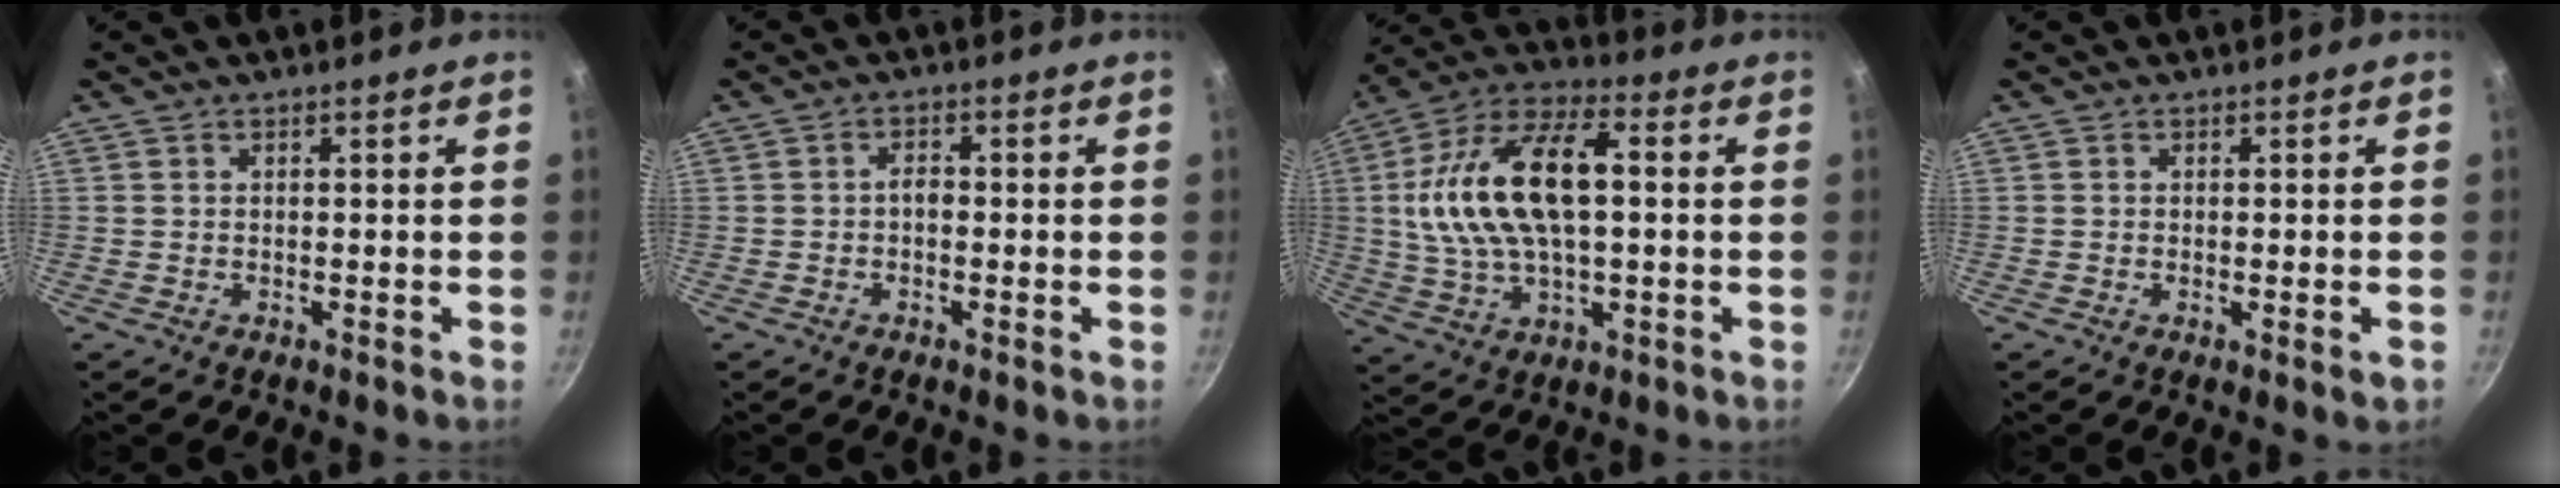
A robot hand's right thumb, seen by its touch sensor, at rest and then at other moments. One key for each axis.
{"total": 2.1, "fx": -0.4, "fy": 1.2, "fz": 1.7, "tx": -0.029, "ty": 0.009, "tz": -0.011}
{"total": 20.4, "fx": 1.8, "fy": 10.5, "fz": 17.3, "tx": -0.327, "ty": 0.026, "tz": 0.027}
{"total": 1.6, "fx": -0.3, "fy": 0.3, "fz": 1.5, "tx": -0.024, "ty": -0.003, "tz": -0.007}